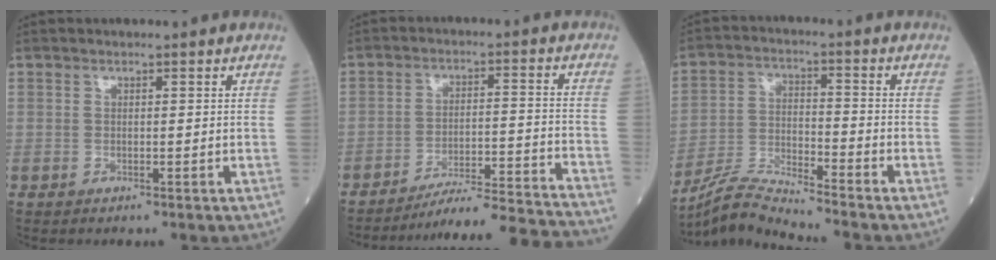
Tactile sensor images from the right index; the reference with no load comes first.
{"total": 19.0, "force": [-18.3, -1.9, 4.8], "torque": [-0.051, -0.014, -0.259]}
{"total": 8.4, "force": [-8.0, -1.6, 1.6], "torque": [-0.040, -0.013, -0.153]}